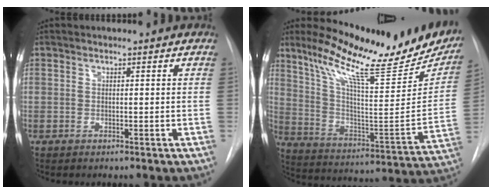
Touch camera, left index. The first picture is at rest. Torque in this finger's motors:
{"motor_torque": [0.95, -1.18, 0.15, 0.08]}